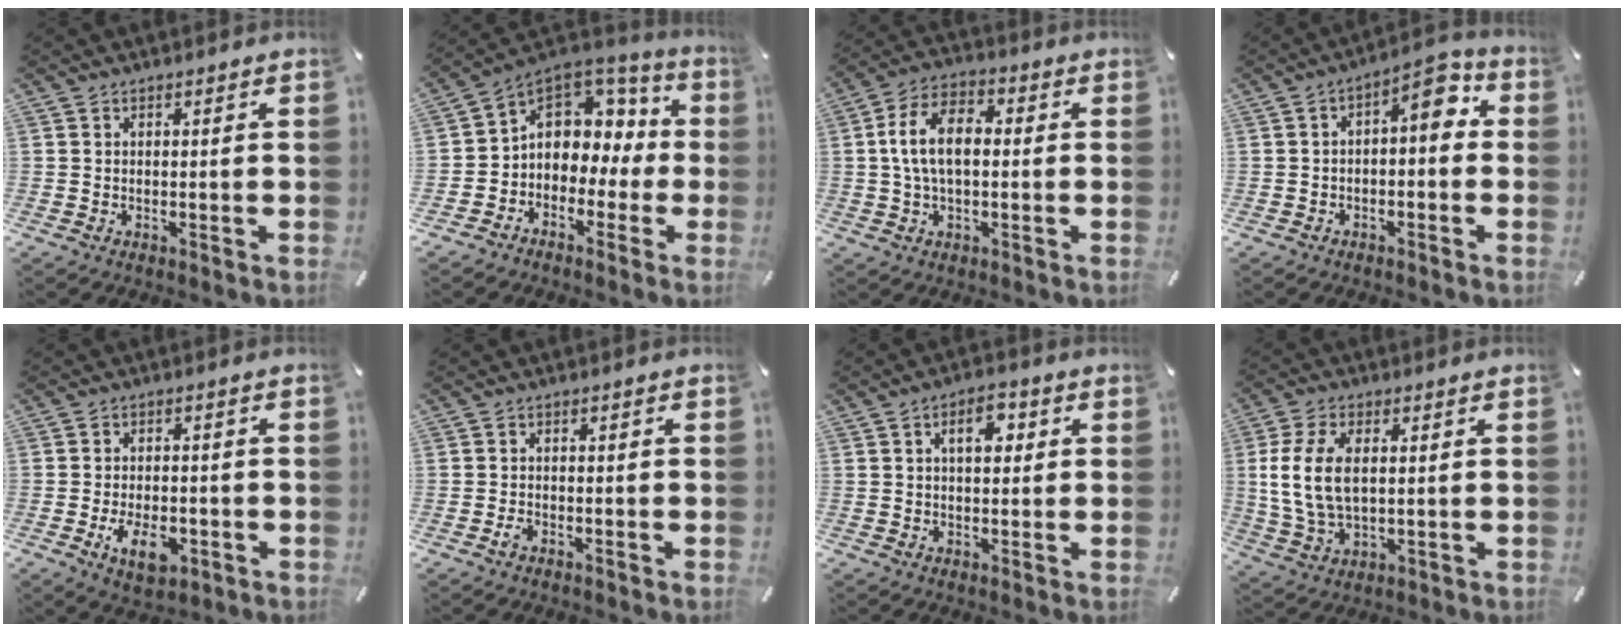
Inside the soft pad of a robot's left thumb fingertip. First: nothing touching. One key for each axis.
{"total": 8.0, "fx": 1.6, "fy": 7.3, "fz": 2.9, "tx": -0.056, "ty": -0.012, "tz": 0.035}
{"total": 10.3, "fx": 0.5, "fy": 6.1, "fz": 8.2, "tx": -0.168, "ty": 0.013, "tz": 0.009}
{"total": 6.6, "fx": 0.8, "fy": 3.2, "fz": 5.7, "tx": -0.081, "ty": -0.008, "tz": 0.003}
{"total": 7.3, "fx": -2.5, "fy": 4.2, "fz": 5.4, "tx": -0.107, "ty": 0.002, "tz": -0.048}
{"total": 1.3, "fx": -0.9, "fy": 0.7, "fz": 0.7, "tx": -0.014, "ty": 0.003, "tz": -0.017}
{"total": 6.0, "fx": 1.6, "fy": 3.3, "fz": 4.7, "tx": -0.058, "ty": -0.003, "tz": 0.016}
{"total": 10.6, "fx": 1.7, "fy": 6.5, "fz": 8.3, "tx": -0.198, "ty": 0.000, "tz": 0.028}